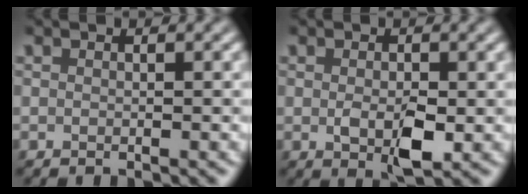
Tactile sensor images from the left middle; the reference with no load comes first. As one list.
[{"total": 3.2, "force": [-0.4, 1.6, 2.7], "torque": [-0.051, -0.006, -0.005]}]